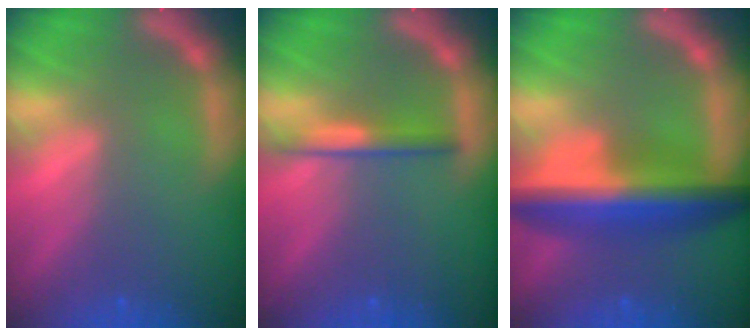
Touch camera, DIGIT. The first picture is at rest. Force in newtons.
{"total": 2.4}
{"total": 9.0}